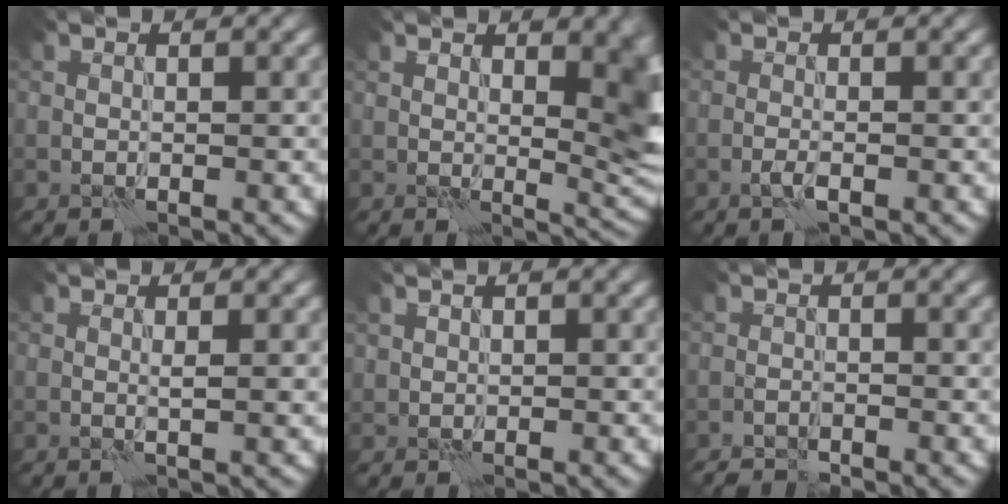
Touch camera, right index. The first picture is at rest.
{"total": 7.4, "force": [2.0, 3.7, 6.1], "torque": [-0.070, -0.010, 0.036]}
{"total": 1.0, "force": [-0.5, 0.2, 0.8], "torque": [-0.018, 0.002, -0.013]}
{"total": 0.9, "force": [0.3, 0.0, 0.9], "torque": [-0.015, 0.001, 0.002]}
{"total": 0.7, "force": [0.6, 0.5, 0.0], "torque": [-0.002, 0.001, 0.012]}
{"total": 1.4, "force": [-1.4, 0.1, 0.3], "torque": [-0.010, 0.002, -0.028]}